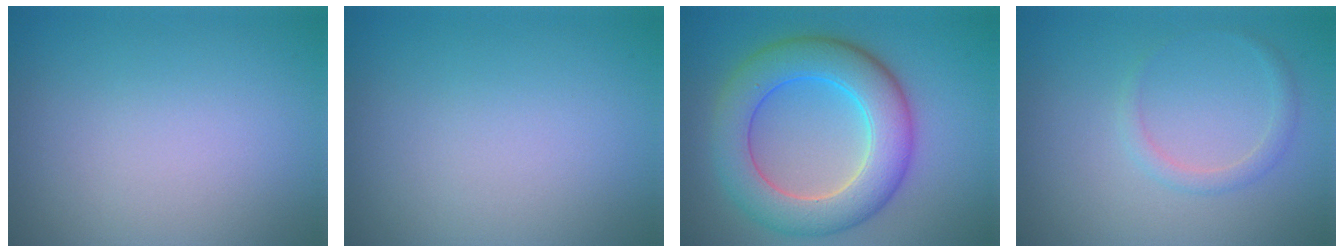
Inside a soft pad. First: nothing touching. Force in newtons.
{"total": 0.0}
{"total": 7.7, "press": 7.7, "slide": 0.1}
{"total": 1.3, "press": 1.3, "slide": 0.1}